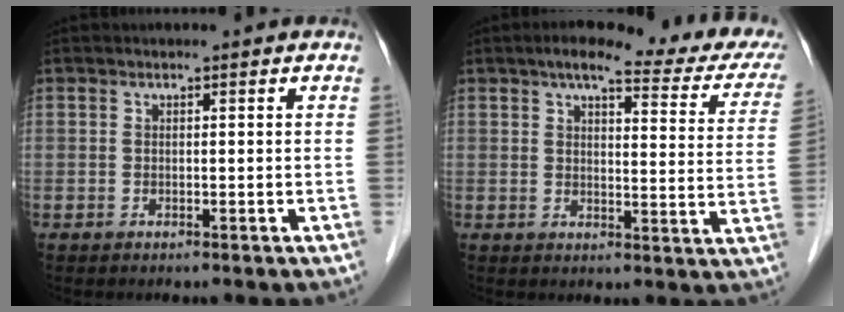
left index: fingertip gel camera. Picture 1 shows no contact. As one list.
[{"total": 19.0, "force": [15.0, 3.6, 11.0], "torque": [-0.131, 0.007, 0.163]}]